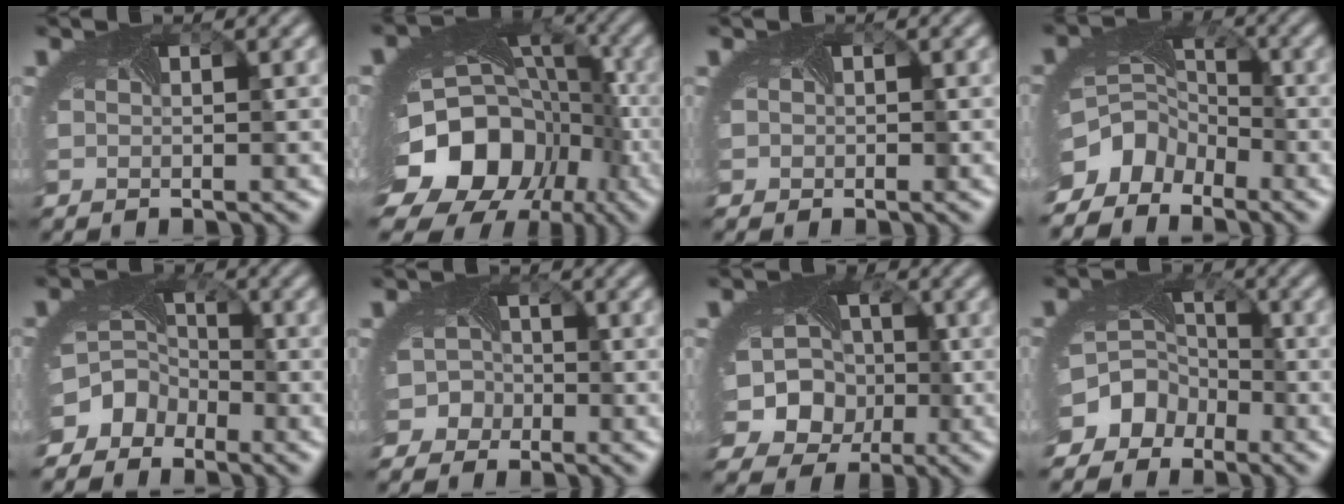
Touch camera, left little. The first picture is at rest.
{"total": 17.5, "force": [-6.3, 13.3, 9.4], "torque": [-0.192, -0.025, -0.093]}
{"total": 1.3, "force": [0.0, 1.2, 0.4], "torque": [0.005, -0.001, -0.002]}
{"total": 7.5, "force": [-4.9, 5.1, 2.4], "torque": [-0.053, -0.009, -0.081]}
{"total": 6.0, "force": [-3.8, 4.5, 1.4], "torque": [-0.013, -0.007, -0.057]}
{"total": 4.8, "force": [-2.7, 4.0, 0.4], "torque": [0.018, 0.000, -0.048]}
{"total": 13.3, "force": [-2.4, 11.5, 6.2], "torque": [-0.127, -0.013, -0.058]}
{"total": 7.8, "force": [-4.3, 6.1, 2.0], "torque": [-0.038, -0.012, -0.072]}